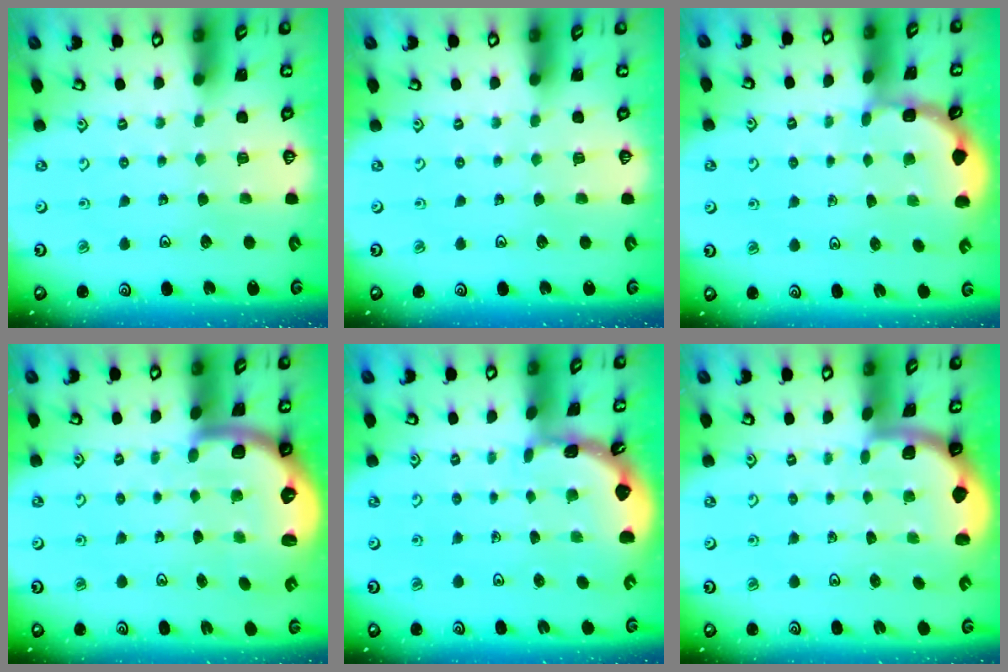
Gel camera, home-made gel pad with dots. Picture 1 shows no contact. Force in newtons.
{"total": 0.0}
{"total": 2.0, "press": 2.0, "slide": 0.1}
{"total": 3.6, "press": 3.2, "slide": 1.5}
{"total": 1.8, "press": 1.8, "slide": 0.1}
{"total": 1.4, "press": 1.4, "slide": 0.1}